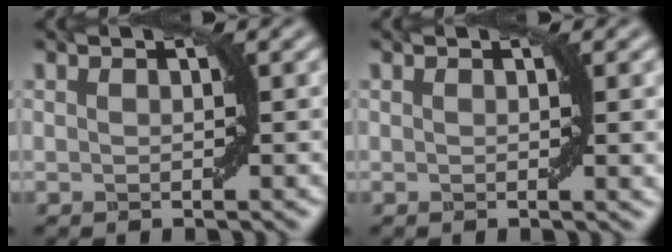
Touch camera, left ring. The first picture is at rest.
{"total": 1.3, "force": [0.2, 0.1, 1.3], "torque": [-0.014, -0.002, 0.003]}